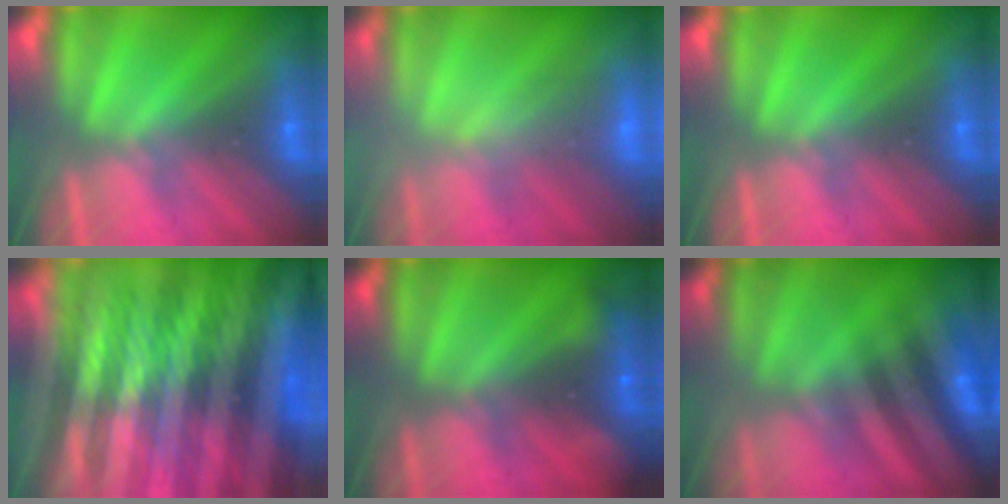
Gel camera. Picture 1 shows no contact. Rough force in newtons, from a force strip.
{"total": 2.2}
{"total": 0.0}
{"total": 6.9}
{"total": 2.3}
{"total": 2.9}